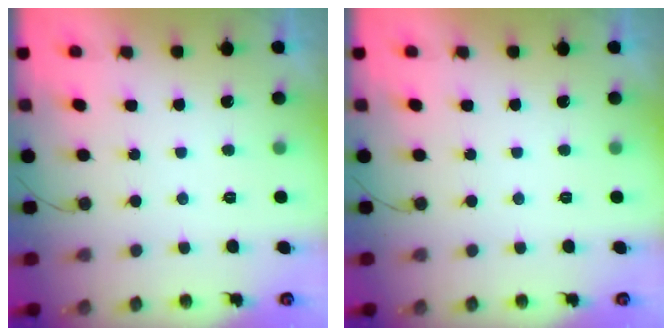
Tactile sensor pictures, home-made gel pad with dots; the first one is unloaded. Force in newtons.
{"total": 0.0}